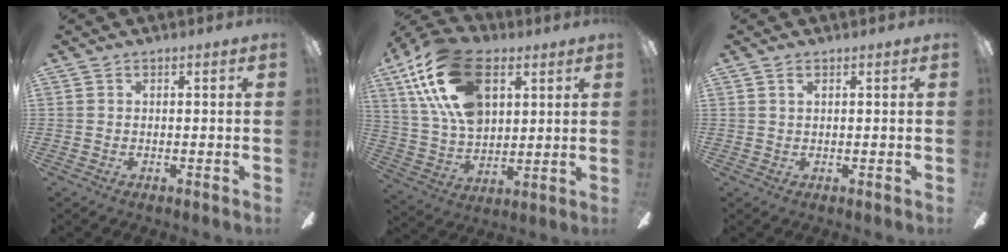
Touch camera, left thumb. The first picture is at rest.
{"total": 22.5, "force": [9.7, 13.3, 15.4], "torque": [-0.319, -0.019, 0.169]}
{"total": 1.2, "force": [0.6, 0.6, 0.8], "torque": [-0.019, 0.003, 0.010]}